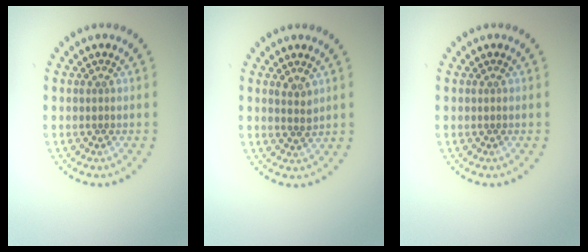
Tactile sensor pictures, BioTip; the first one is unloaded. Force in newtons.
{"total": 1.4, "press": 1.1, "slide": 0.9}
{"total": 0.0}